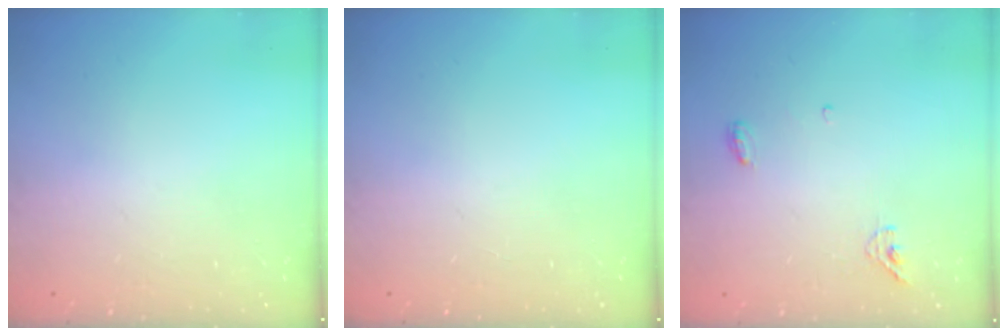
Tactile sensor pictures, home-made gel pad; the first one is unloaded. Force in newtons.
{"total": 0.0}
{"total": 5.1, "press": 5.0, "slide": 1.1}